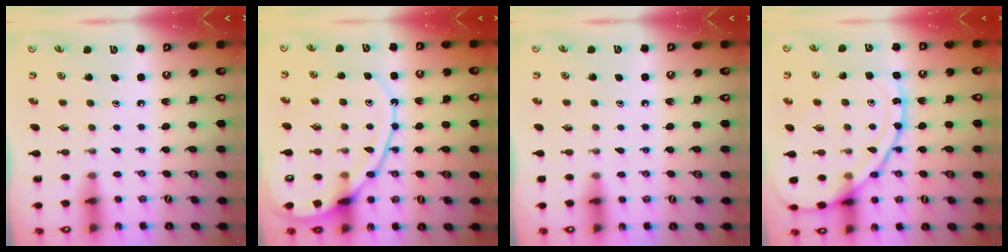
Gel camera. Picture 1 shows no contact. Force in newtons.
{"total": 14.0, "press": 14.0, "slide": 1.4}
{"total": 6.0, "press": 5.9, "slide": 0.8}
{"total": 14.9, "press": 14.8, "slide": 1.2}